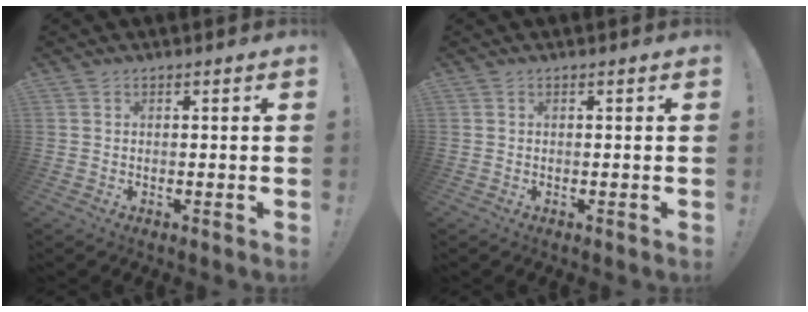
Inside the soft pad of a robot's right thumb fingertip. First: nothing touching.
{"total": 0.0}